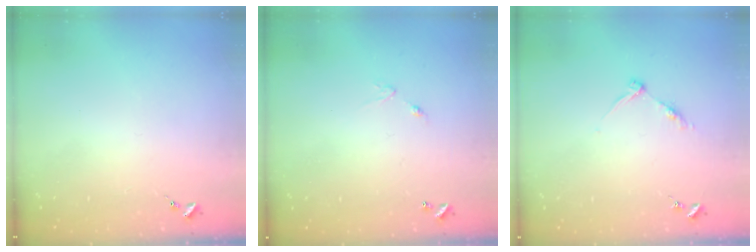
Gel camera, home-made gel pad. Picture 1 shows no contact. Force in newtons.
{"total": 4.8, "press": 4.8, "slide": 0.3}
{"total": 5.1, "press": 5.0, "slide": 0.8}